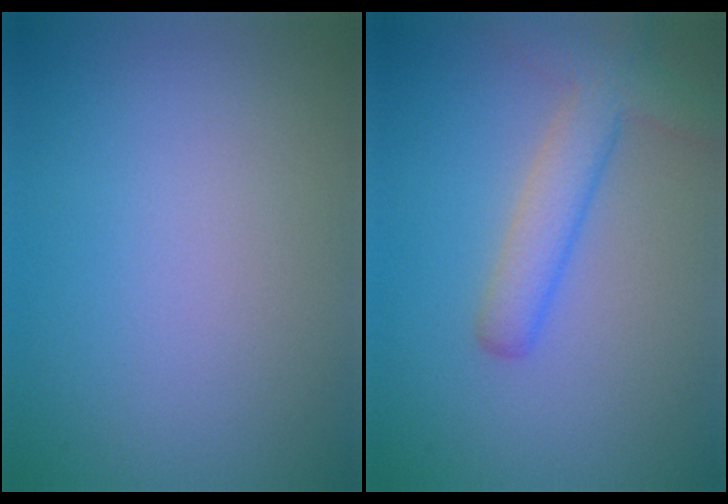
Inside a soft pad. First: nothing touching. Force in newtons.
{"total": 4.0, "press": 4.0, "slide": 0.2}